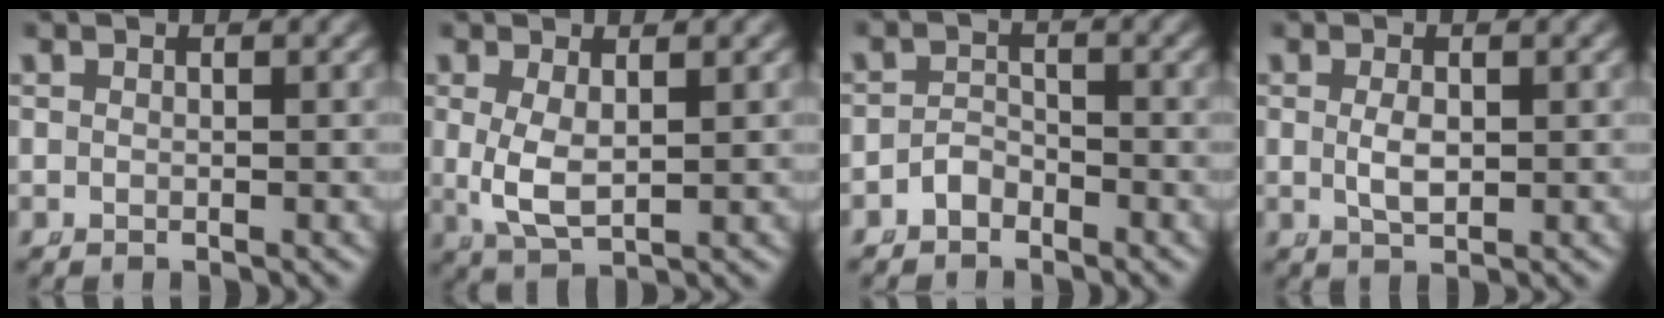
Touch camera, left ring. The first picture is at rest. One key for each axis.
{"total": 4.1, "fx": 0.0, "fy": 2.4, "fz": 3.3, "tx": -0.088, "ty": -0.020, "tz": 0.019}
{"total": 2.3, "fx": -1.8, "fy": 1.3, "fz": 0.3, "tx": -0.011, "ty": -0.009, "tz": -0.030}
{"total": 2.1, "fx": 0.0, "fy": 0.9, "fz": 1.9, "tx": -0.039, "ty": -0.012, "tz": 0.010}